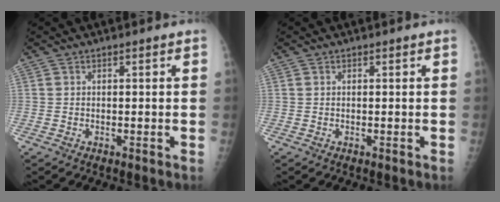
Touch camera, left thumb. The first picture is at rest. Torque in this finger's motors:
{"motor_torque": [-0.10, 0.10, 0.00, 0.01, 0.00]}